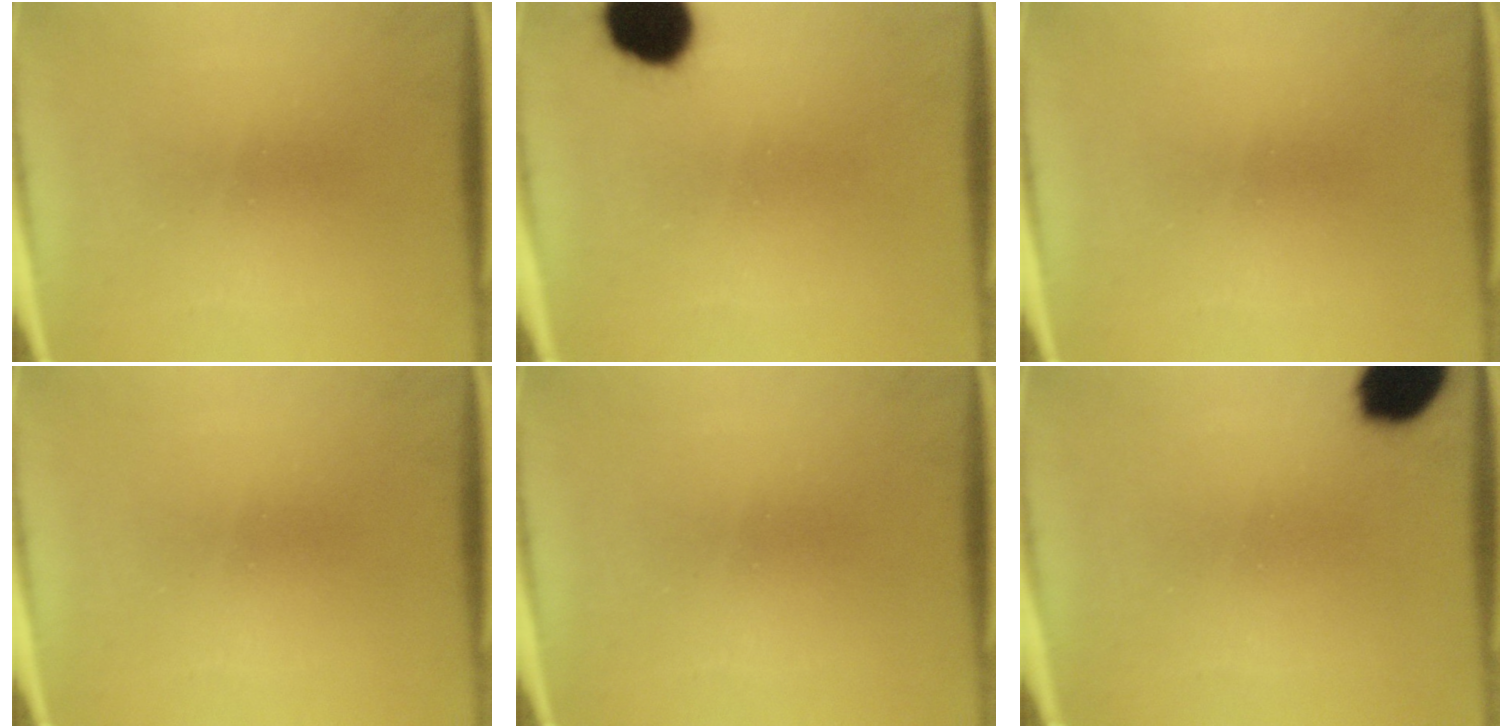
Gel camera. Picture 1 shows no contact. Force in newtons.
{"total": 10.9}
{"total": 0.0}
{"total": 0.0}
{"total": 0.0}
{"total": 12.1}